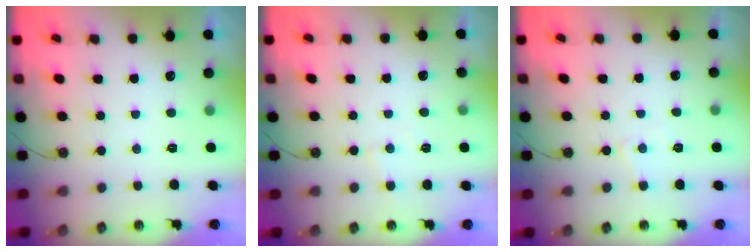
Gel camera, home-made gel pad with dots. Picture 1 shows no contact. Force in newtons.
{"total": 3.5, "press": 3.5, "slide": 0.5}
{"total": 4.2, "press": 4.2, "slide": 0.5}